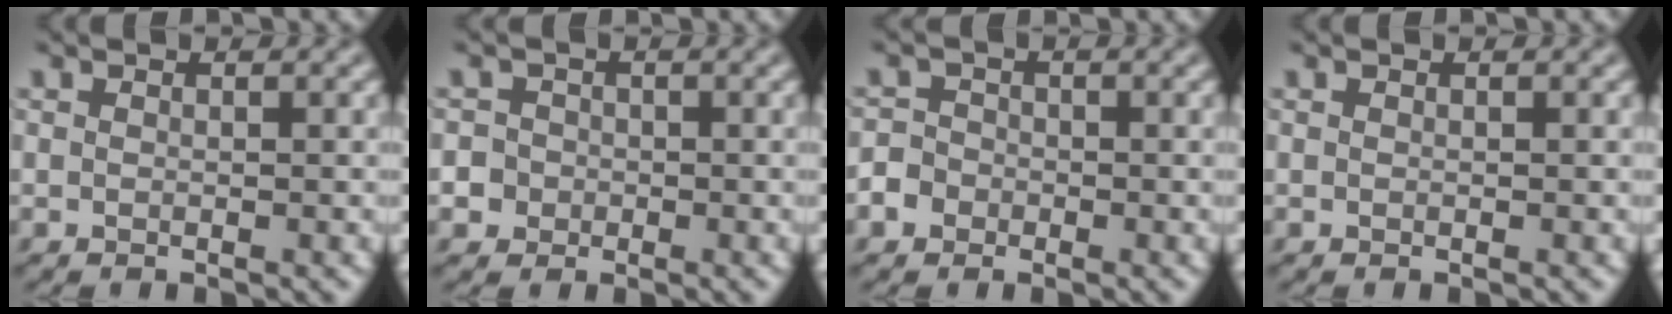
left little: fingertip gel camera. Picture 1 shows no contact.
{"total": 4.2, "force": [-1.1, 3.9, 0.8], "torque": [-0.003, 0.013, -0.037]}
{"total": 4.2, "force": [-2.2, 3.5, 0.9], "torque": [-0.008, -0.001, -0.060]}
{"total": 0.0}